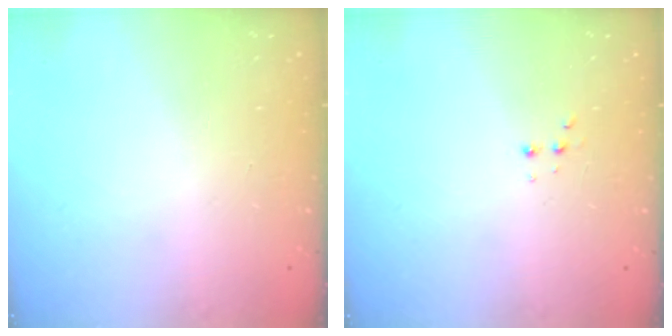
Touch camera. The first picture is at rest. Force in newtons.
{"total": 2.9, "press": 2.7, "slide": 1.0}